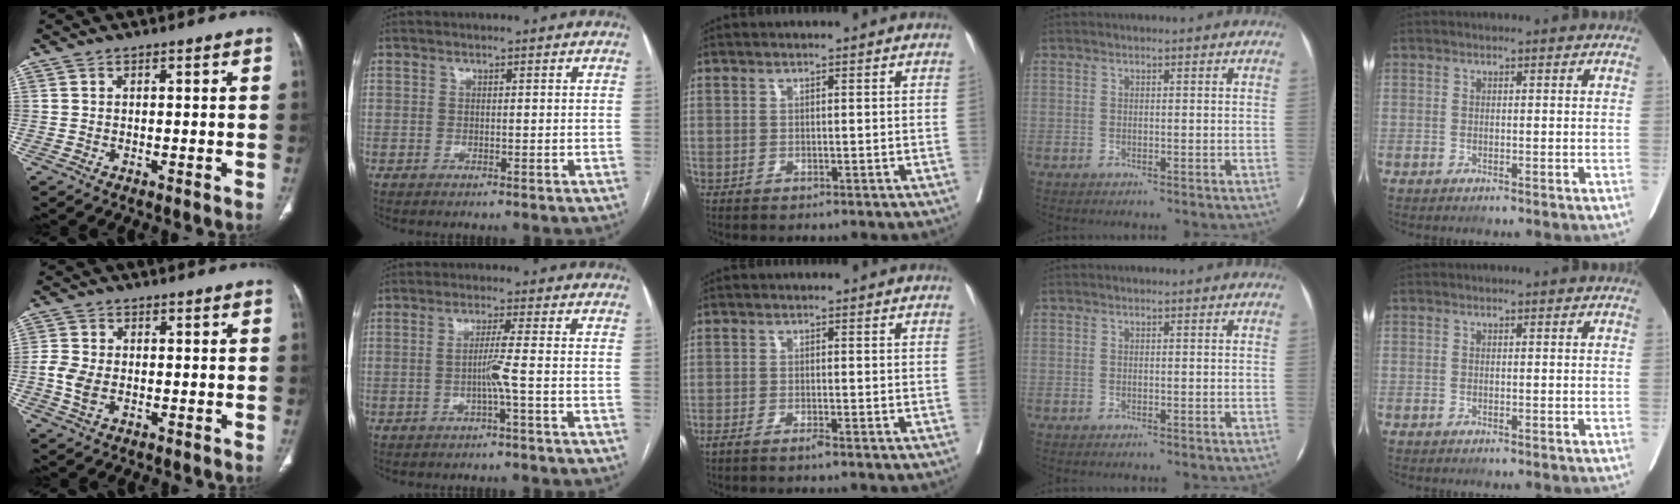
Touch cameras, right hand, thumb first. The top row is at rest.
{"thumb": {"total": 4.9, "force": [-1.0, 3.2, 3.6], "torque": [-0.088, 0.006, -0.021]}, "index": {"total": 3.5, "force": [-1.0, -1.1, 3.2], "torque": [-0.060, -0.001, -0.018]}, "middle": {"total": 1.2, "force": [-0.9, -0.1, 0.8], "torque": [-0.012, 0.000, -0.016]}}